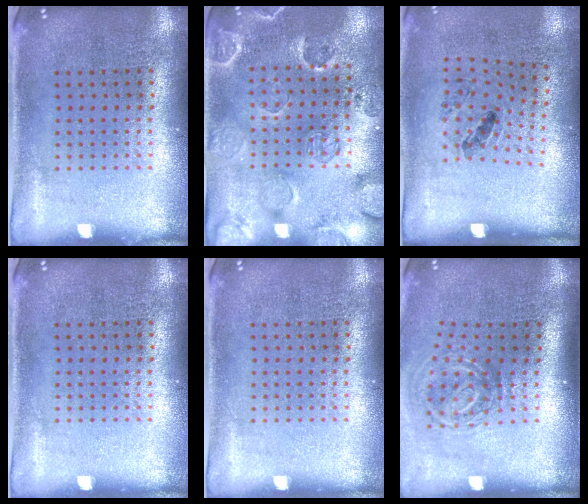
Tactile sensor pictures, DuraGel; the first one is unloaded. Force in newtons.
{"total": 2.4, "press": 2.0, "slide": 1.4}
{"total": 1.2, "press": 0.7, "slide": 1.0}
{"total": 0.0}
{"total": 0.0}
{"total": 2.1, "press": 1.3, "slide": 1.6}